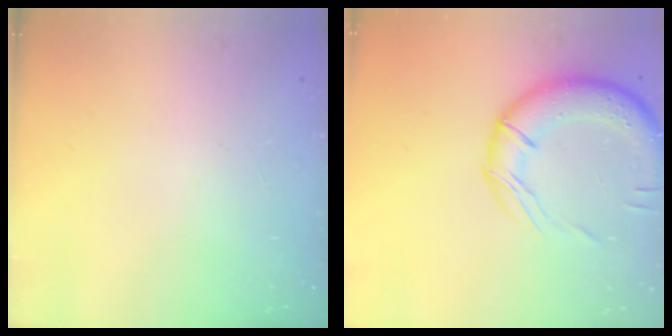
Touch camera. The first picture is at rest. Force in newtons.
{"total": 16.5, "press": 16.2, "slide": 2.9}